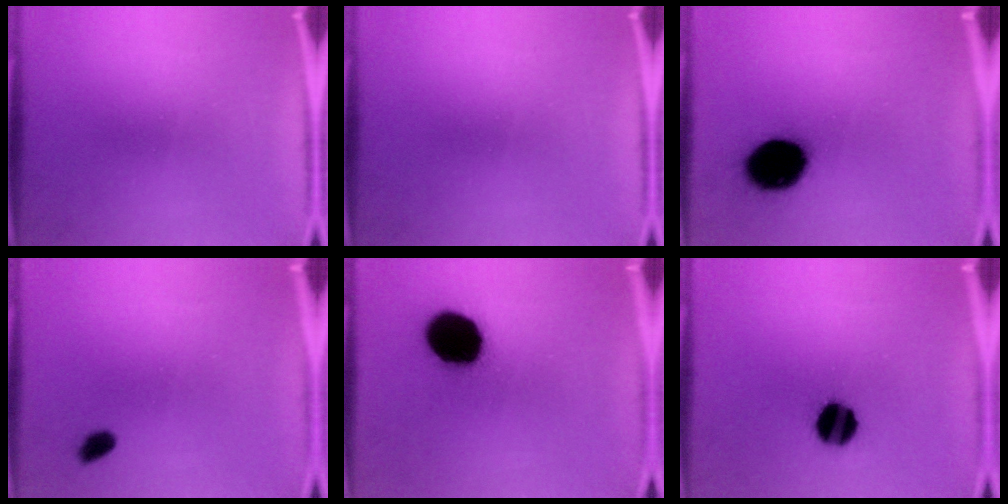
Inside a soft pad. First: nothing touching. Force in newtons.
{"total": 0.0}
{"total": 15.4}
{"total": 1.5}
{"total": 17.8}
{"total": 10.8}